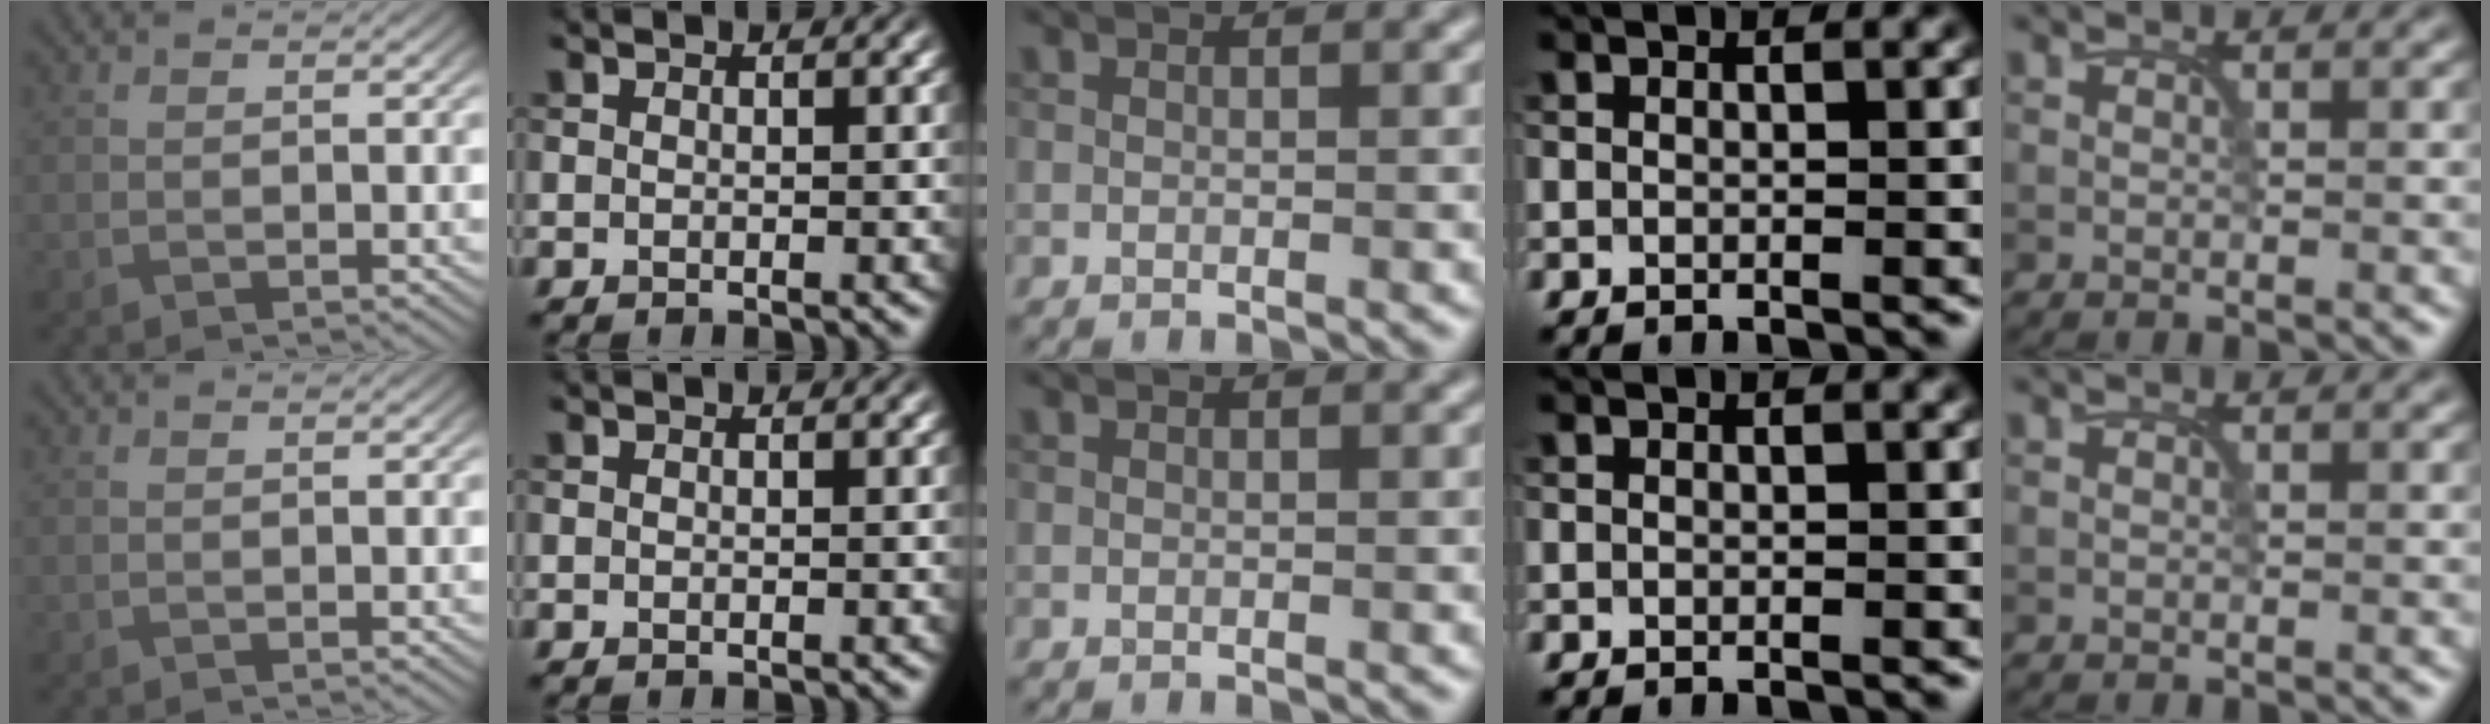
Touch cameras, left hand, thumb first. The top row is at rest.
{}